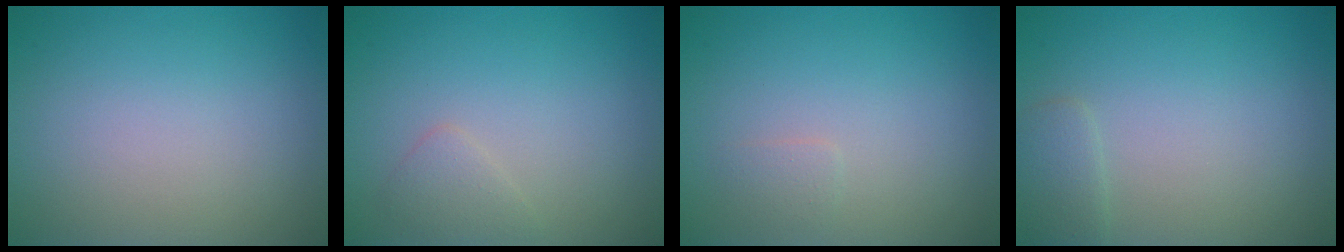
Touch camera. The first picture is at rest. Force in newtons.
{"total": 1.2, "press": 1.2, "slide": 0.1}
{"total": 0.7, "press": 0.7, "slide": 0.1}
{"total": 1.4, "press": 1.4, "slide": 0.1}